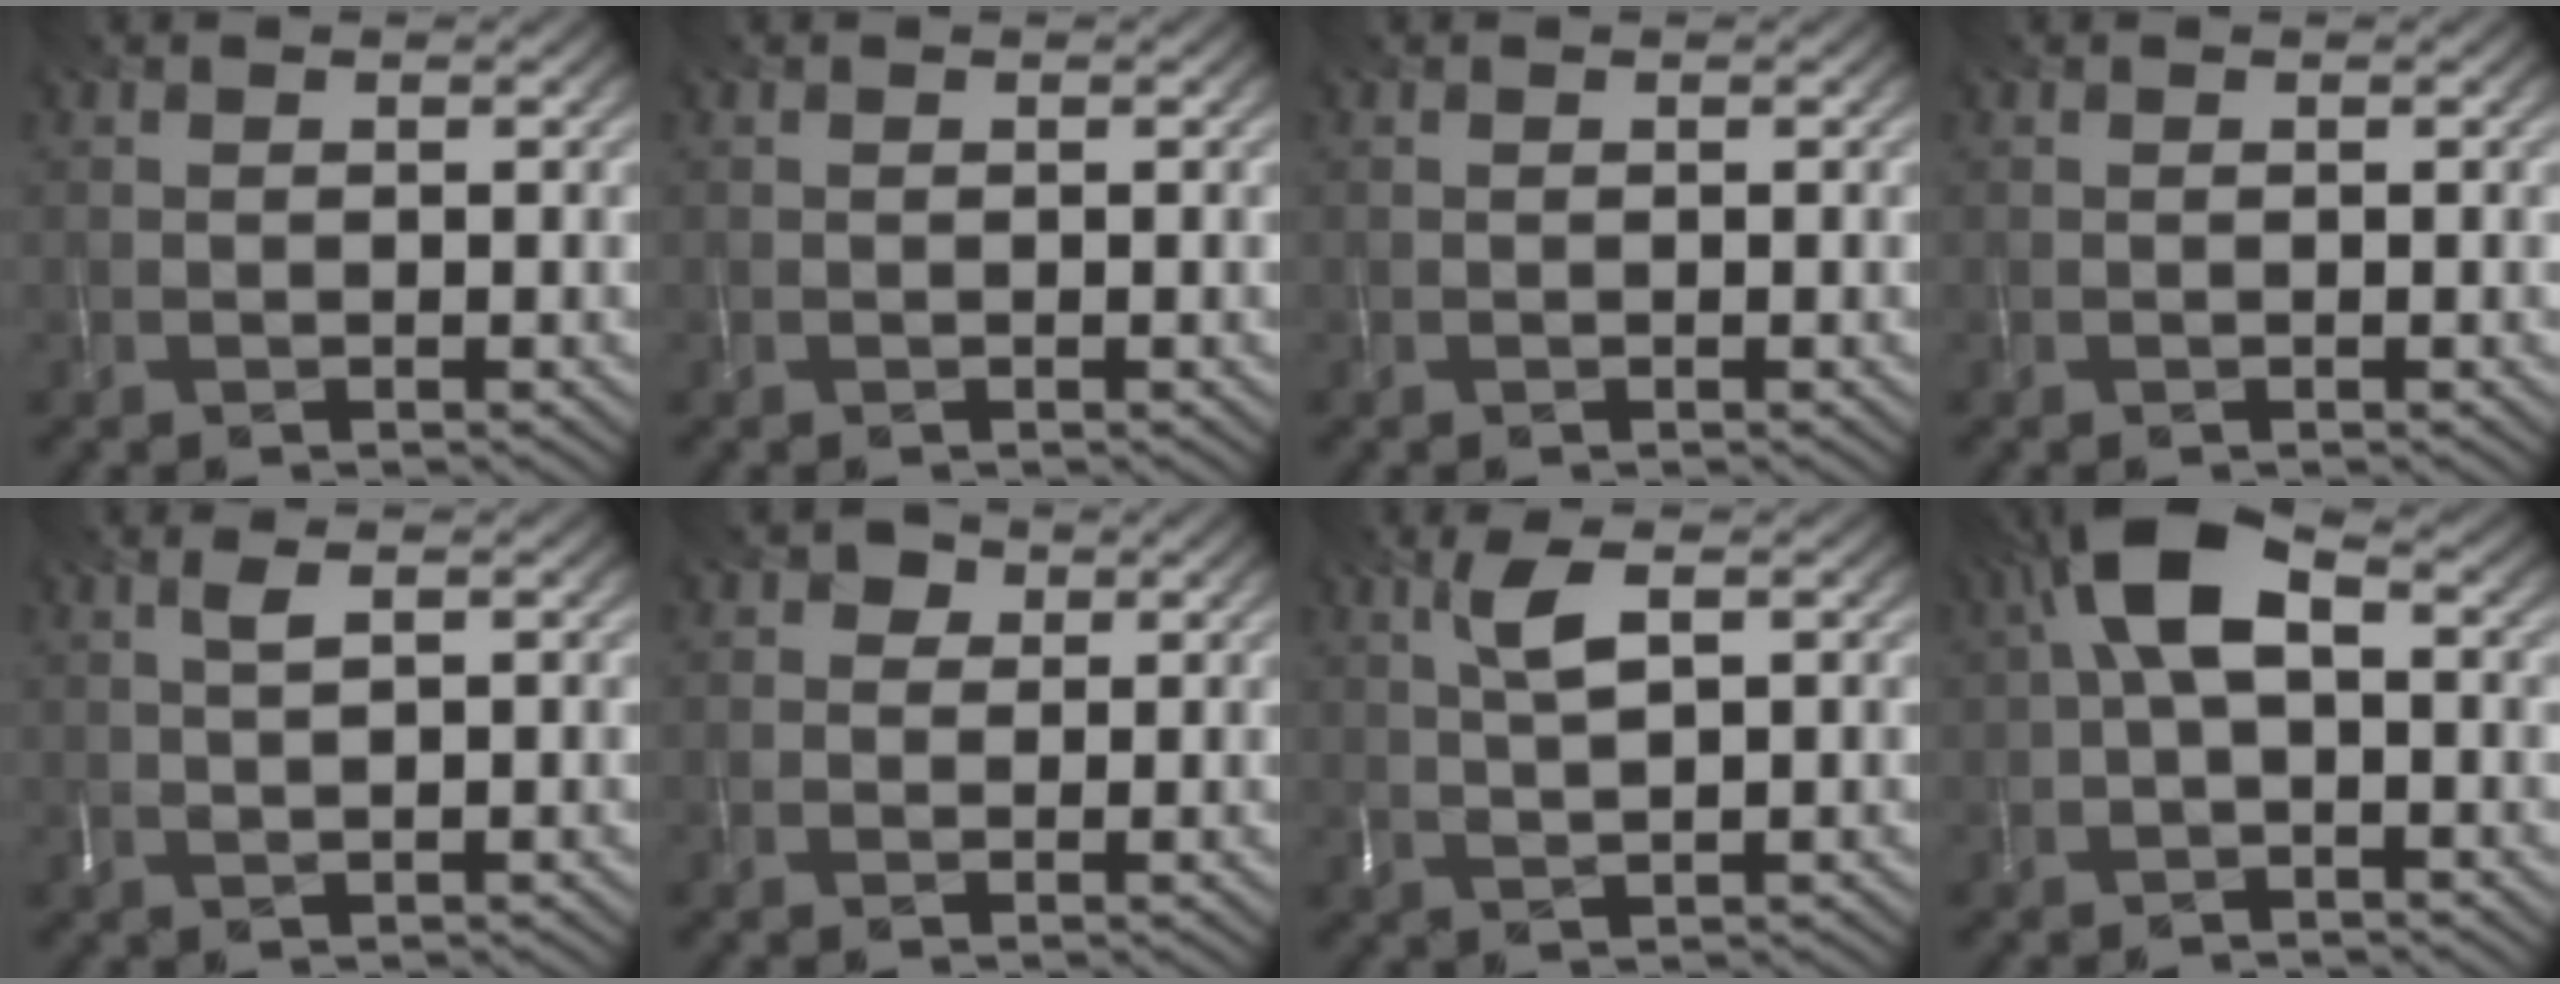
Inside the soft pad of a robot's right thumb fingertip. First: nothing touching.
{"total": 0.0}
{"total": 0.0}
{"total": 0.0}
{"total": 1.6, "force": [0.6, -0.1, 1.5], "torque": [-0.035, 0.007, 0.015]}
{"total": 2.1, "force": [0.8, 1.7, 0.8], "torque": [-0.014, 0.001, 0.007]}
{"total": 3.7, "force": [1.4, 0.5, 3.4], "torque": [-0.082, 0.005, 0.032]}
{"total": 6.5, "force": [1.1, 2.9, 5.7], "torque": [-0.117, 0.022, 0.011]}